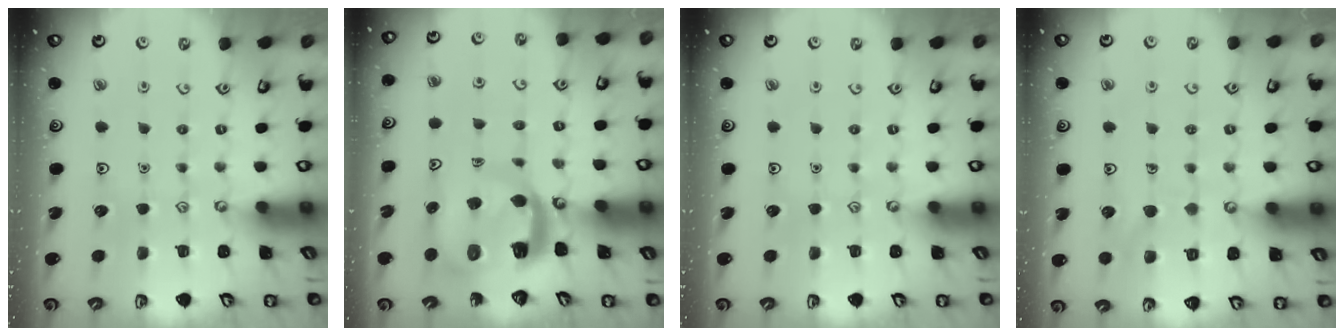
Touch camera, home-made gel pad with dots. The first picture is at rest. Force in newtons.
{"total": 10.0, "press": 9.9, "slide": 1.3}
{"total": 0.0}
{"total": 6.7, "press": 6.7, "slide": 0.4}